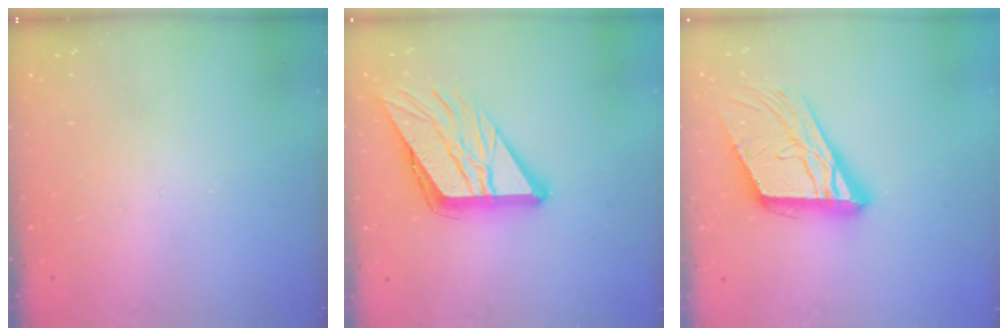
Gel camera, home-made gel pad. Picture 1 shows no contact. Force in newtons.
{"total": 18.8, "press": 18.6, "slide": 2.2}
{"total": 18.4, "press": 18.1, "slide": 2.9}